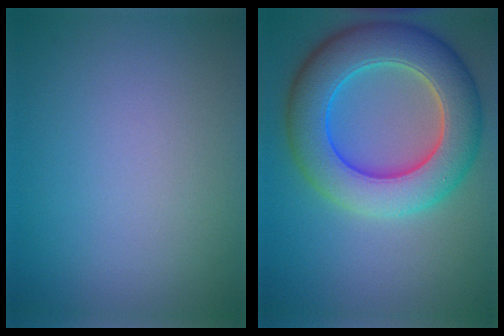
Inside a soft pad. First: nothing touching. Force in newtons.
{"total": 9.7, "press": 9.7, "slide": 0.2}